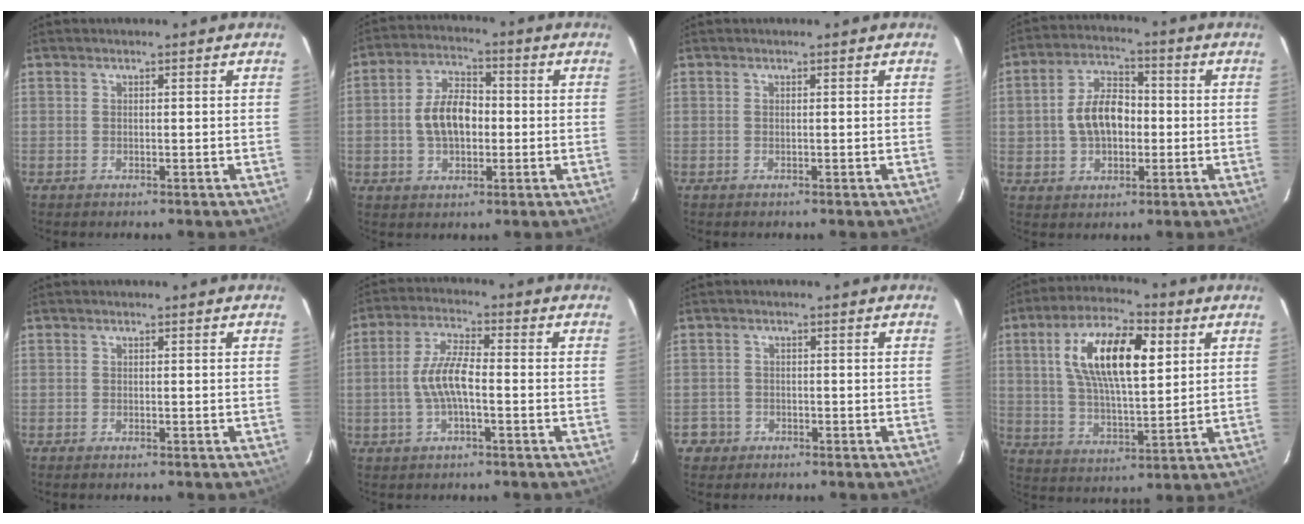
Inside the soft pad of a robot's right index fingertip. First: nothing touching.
{"total": 9.2, "force": [-0.7, 5.6, 7.3], "torque": [-0.140, 0.020, -0.008]}
{"total": 0.0}
{"total": 9.8, "force": [-0.5, 6.3, 7.4], "torque": [-0.143, 0.024, -0.002]}
{"total": 0.6, "force": [-0.5, 0.1, 0.3], "torque": [-0.007, -0.002, -0.011]}
{"total": 7.3, "force": [-1.4, 2.0, 6.9], "torque": [-0.141, 0.008, -0.028]}
{"total": 2.9, "force": [-1.3, 2.5, 0.1], "torque": [-0.004, 0.016, -0.020]}
{"total": 15.9, "force": [5.0, 6.2, 13.8], "torque": [-0.251, 0.022, 0.090]}